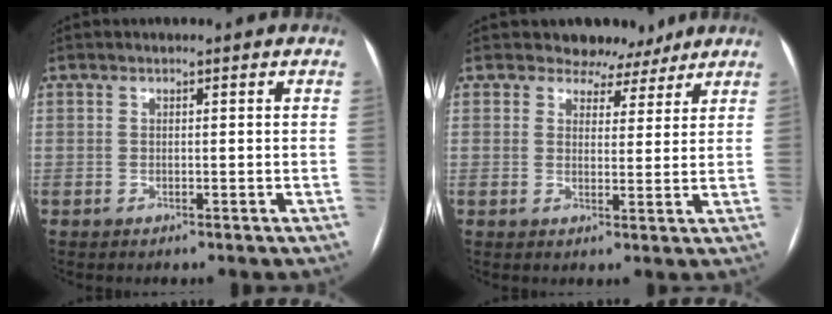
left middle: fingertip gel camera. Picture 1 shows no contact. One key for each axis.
{"total": 5.2, "fx": 4.4, "fy": 2.8, "fz": 0.0, "tx": 0.007, "ty": -0.001, "tz": 0.048}